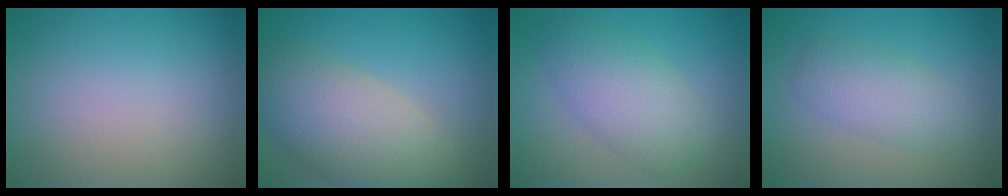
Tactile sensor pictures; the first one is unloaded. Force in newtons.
{"total": 7.5, "press": 7.5, "slide": 0.6}
{"total": 4.8, "press": 4.8, "slide": 0.1}
{"total": 3.0, "press": 3.0, "slide": 0.1}